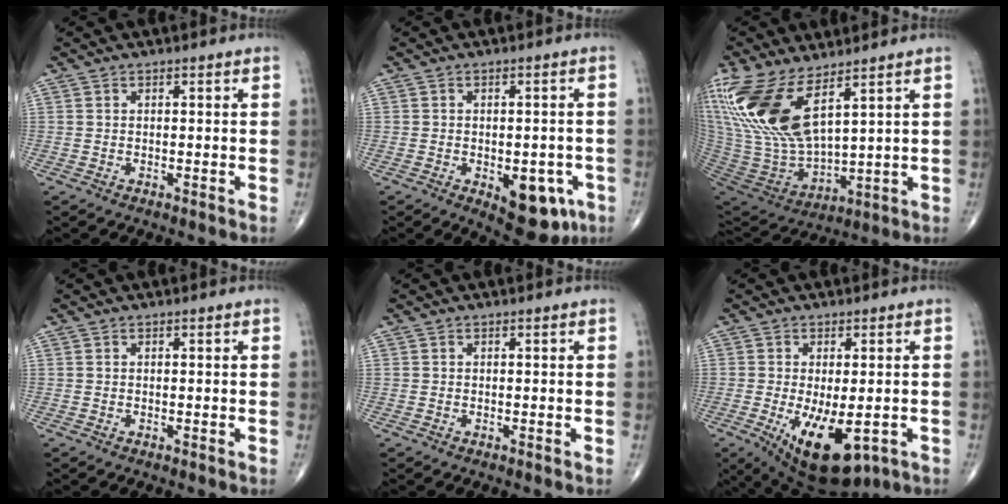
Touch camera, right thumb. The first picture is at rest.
{"total": 10.6, "force": [-4.1, 5.6, 8.0], "torque": [-0.072, 0.010, -0.043]}
{"total": 20.1, "force": [10.4, 8.1, 15.2], "torque": [-0.334, -0.050, 0.219]}
{"total": 0.0}
{"total": 0.0}
{"total": 13.3, "force": [-4.5, 6.1, 10.9], "torque": [-0.177, -0.015, -0.050]}